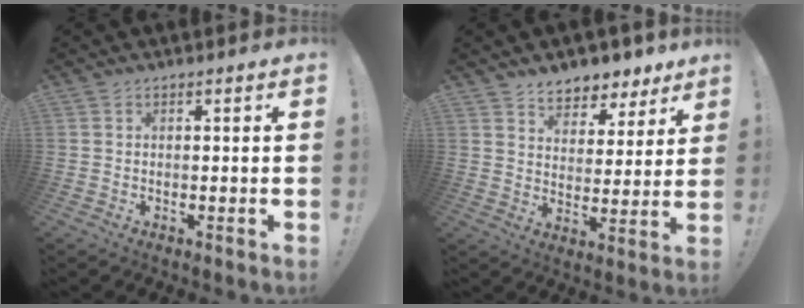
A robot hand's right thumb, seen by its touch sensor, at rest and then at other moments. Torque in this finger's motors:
{"motor_torque": [-0.05, 0.15, 0.09, 0.09, 0.00]}